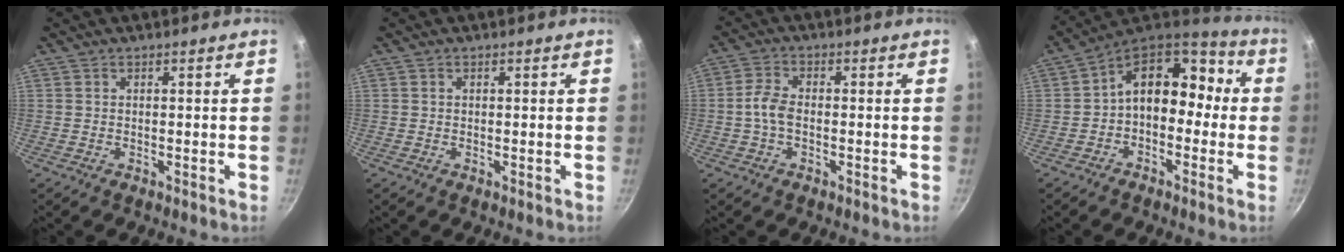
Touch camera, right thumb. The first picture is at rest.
{"total": 0.0}
{"total": 4.5, "force": [-0.8, 2.7, 3.5], "torque": [-0.073, 0.014, -0.021]}
{"total": 14.5, "force": [-0.3, 9.6, 10.9], "torque": [-0.116, 0.054, -0.024]}